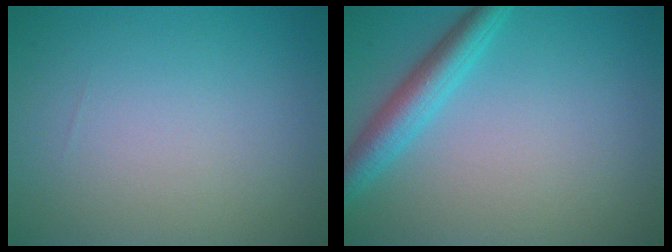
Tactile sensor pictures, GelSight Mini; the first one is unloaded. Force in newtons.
{"total": 3.7, "press": 3.7, "slide": 0.2}